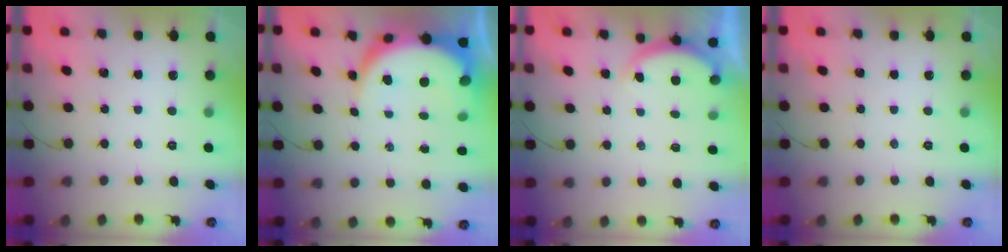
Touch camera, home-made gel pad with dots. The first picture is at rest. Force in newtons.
{"total": 9.7, "press": 9.6, "slide": 1.2}
{"total": 3.0, "press": 2.9, "slide": 0.6}
{"total": 0.0}